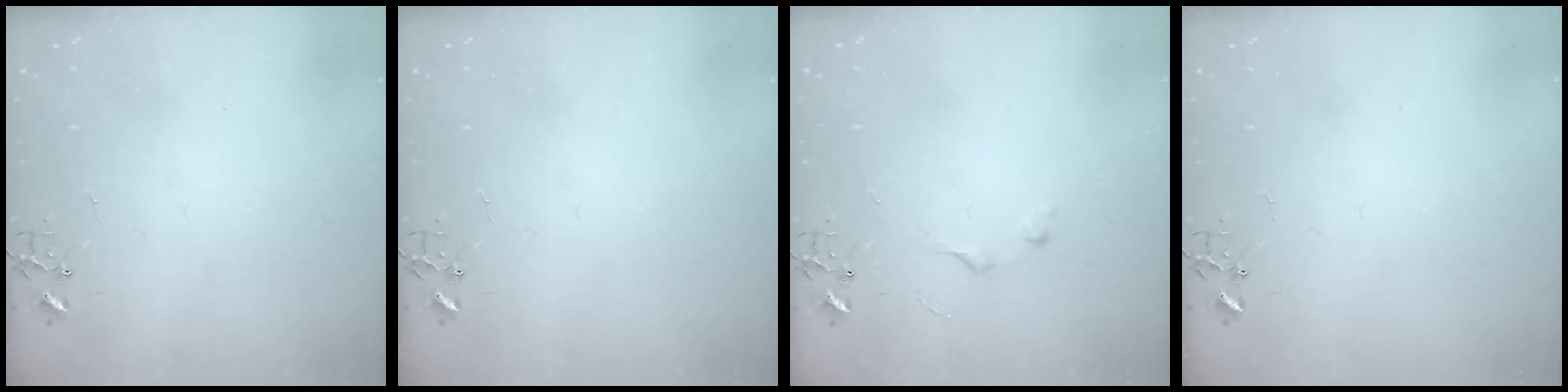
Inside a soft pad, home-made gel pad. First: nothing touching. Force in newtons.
{"total": 0.0}
{"total": 5.2, "press": 5.1, "slide": 0.7}
{"total": 0.0}